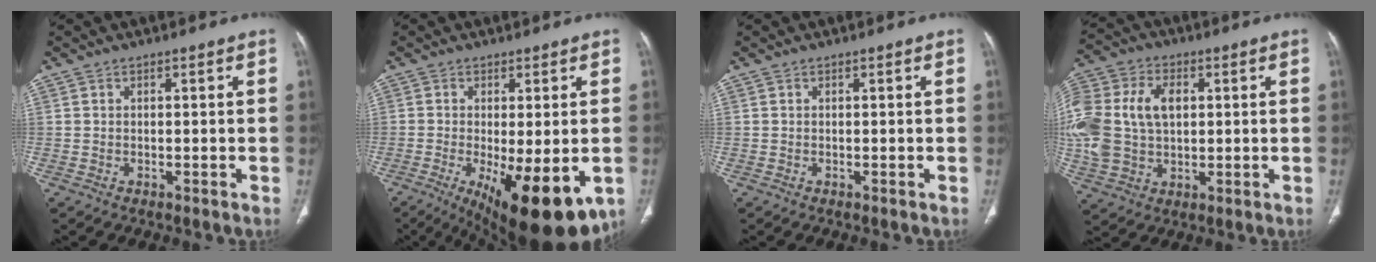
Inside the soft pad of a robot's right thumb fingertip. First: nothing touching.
{"total": 16.7, "force": [-6.1, 5.7, 14.4], "torque": [-0.184, -0.027, -0.077]}
{"total": 0.0}
{"total": 22.0, "force": [2.6, 15.6, 15.3], "torque": [-0.373, 0.024, 0.060]}